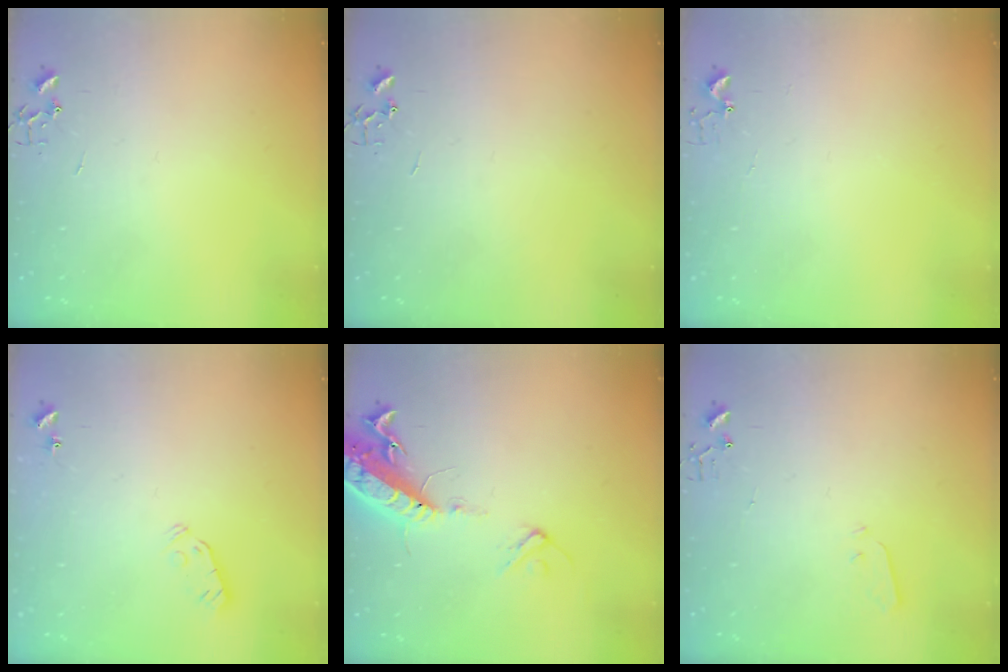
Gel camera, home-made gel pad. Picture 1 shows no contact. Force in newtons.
{"total": 0.0}
{"total": 3.8, "press": 3.8, "slide": 0.3}
{"total": 3.8, "press": 3.7, "slide": 0.8}
{"total": 15.6, "press": 15.2, "slide": 3.5}
{"total": 3.0, "press": 2.9, "slide": 0.7}